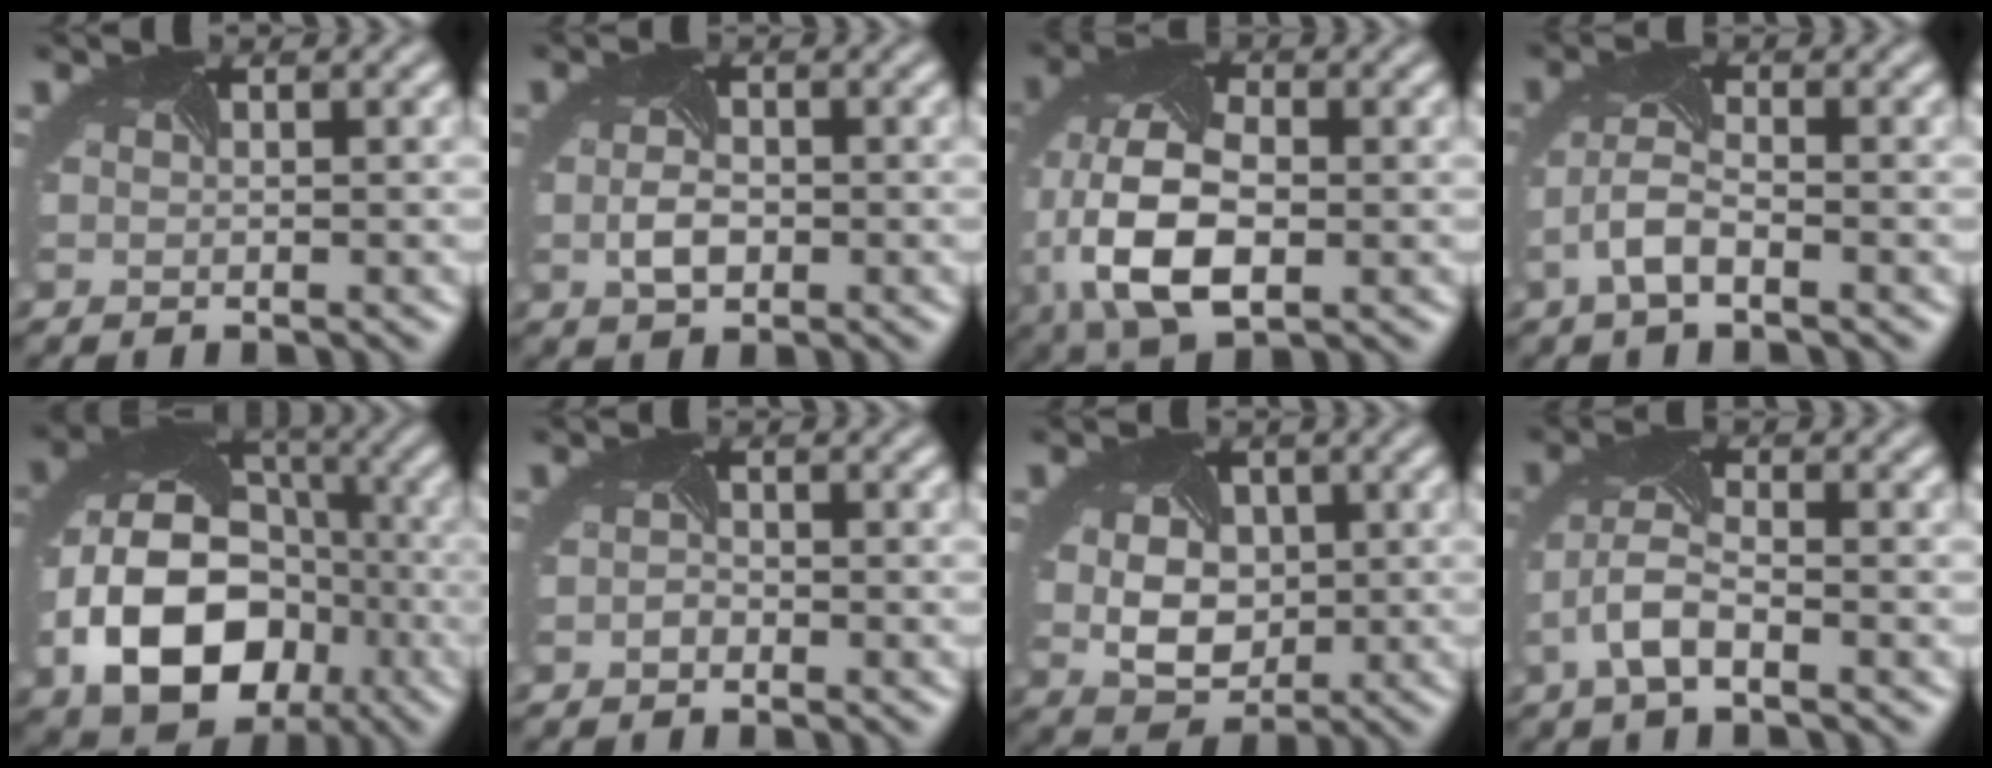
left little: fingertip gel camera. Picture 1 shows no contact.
{"total": 2.3, "force": [-0.6, 1.4, 1.7], "torque": [-0.044, -0.005, -0.010]}
{"total": 10.2, "force": [-1.9, 6.1, 8.0], "torque": [-0.190, -0.020, -0.033]}
{"total": 3.3, "force": [-1.7, 1.2, 2.6], "torque": [-0.067, 0.001, -0.037]}
{"total": 12.6, "force": [-3.6, 9.2, 7.8], "torque": [-0.156, -0.039, -0.052]}
{"total": 0.8, "force": [-0.8, 0.2, 0.0], "torque": [-0.008, -0.004, -0.014]}
{"total": 6.0, "force": [0.4, 4.6, 3.8], "torque": [-0.067, 0.001, 0.008]}
{"total": 4.0, "force": [-2.0, 1.4, 3.1], "torque": [-0.076, 0.002, -0.043]}